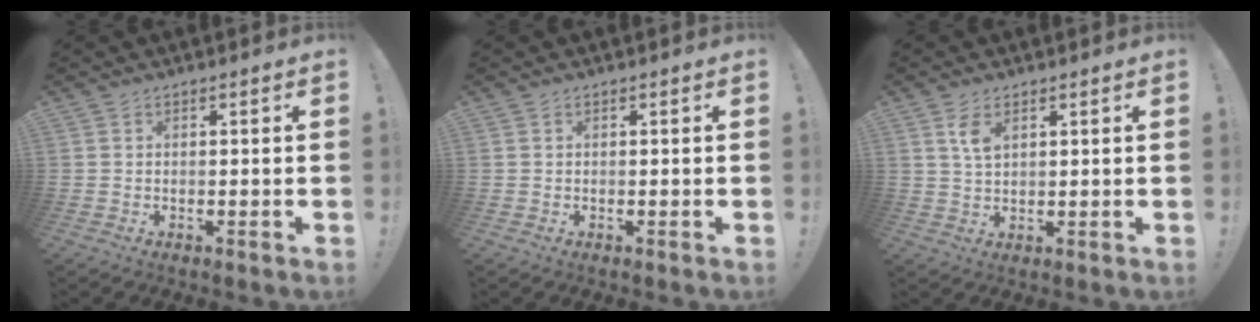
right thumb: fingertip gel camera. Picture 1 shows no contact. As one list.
[{"total": 0.0}, {"total": 4.5, "force": [2.4, 2.0, 3.3], "torque": [-0.046, -0.013, 0.039]}]